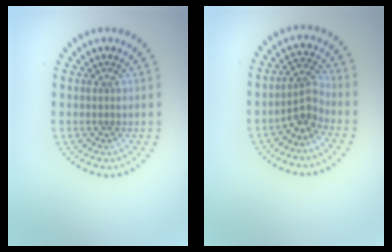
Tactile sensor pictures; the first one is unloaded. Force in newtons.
{"total": 2.7, "press": 2.0, "slide": 1.8}